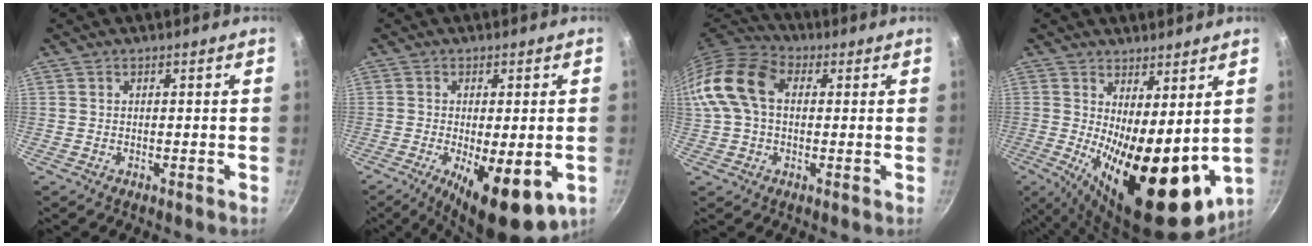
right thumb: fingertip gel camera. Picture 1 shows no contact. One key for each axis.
{"total": 12.7, "fx": -4.0, "fy": 4.1, "fz": 11.3, "tx": -0.165, "ty": -0.013, "tz": -0.052}
{"total": 13.3, "fx": 1.9, "fy": 9.0, "fz": 9.6, "tx": -0.171, "ty": 0.027, "tz": 0.017}
{"total": 17.7, "fx": 0.4, "fy": 7.1, "fz": 16.2, "tx": -0.205, "ty": -0.029, "tz": 0.022}